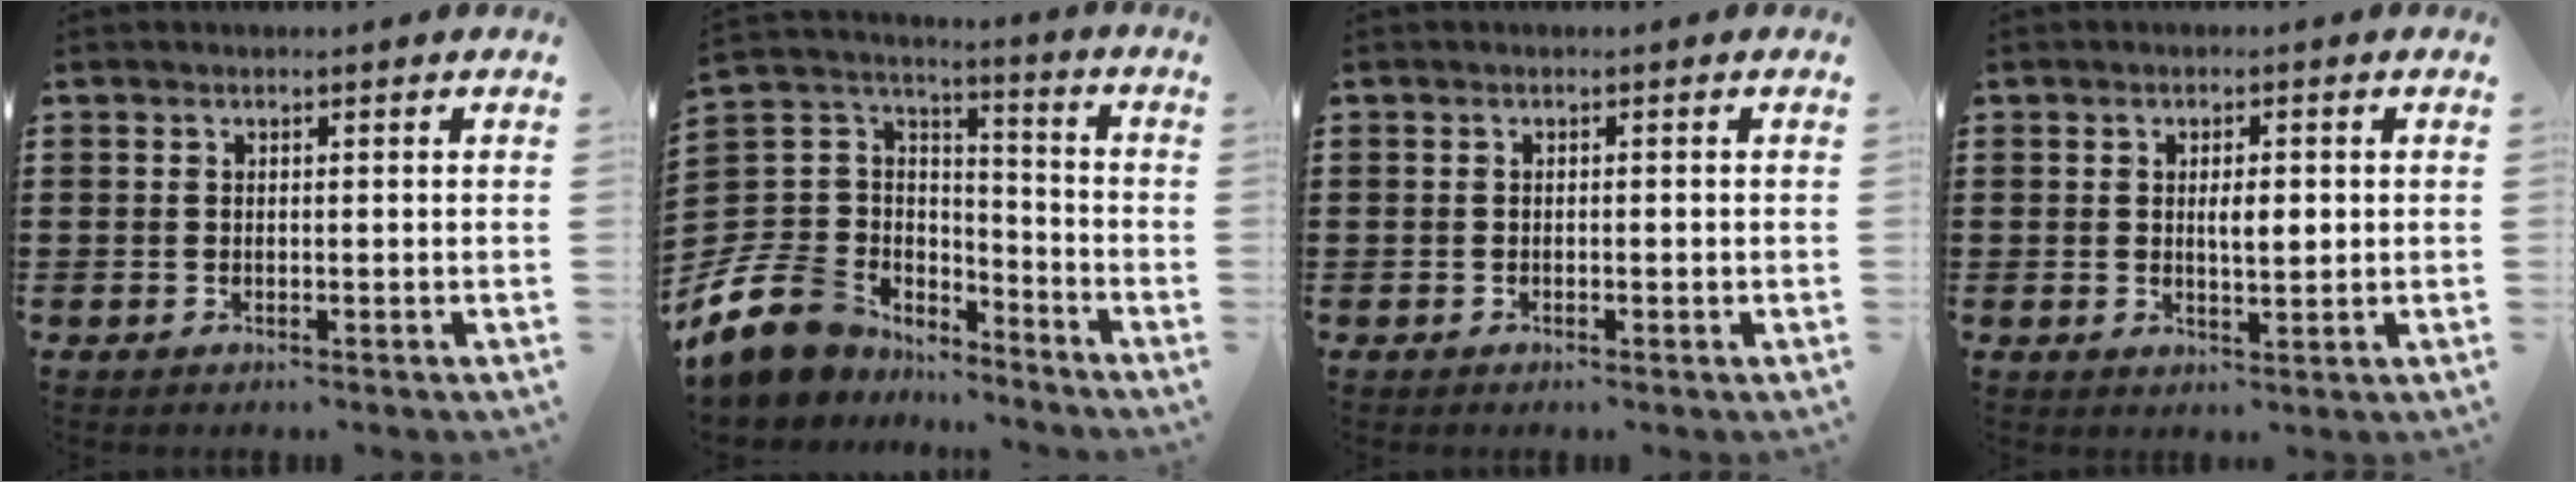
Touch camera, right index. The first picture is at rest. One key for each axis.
{"total": 10.2, "fx": -6.5, "fy": 7.5, "fz": 2.3, "tx": -0.102, "ty": 0.011, "tz": -0.128}
{"total": 0.6, "fx": -0.3, "fy": 0.1, "fz": 0.5, "tx": -0.010, "ty": -0.005, "tz": -0.005}
{"total": 3.2, "fx": 0.3, "fy": 1.0, "fz": 3.0, "tx": -0.050, "ty": -0.001, "tz": 0.002}